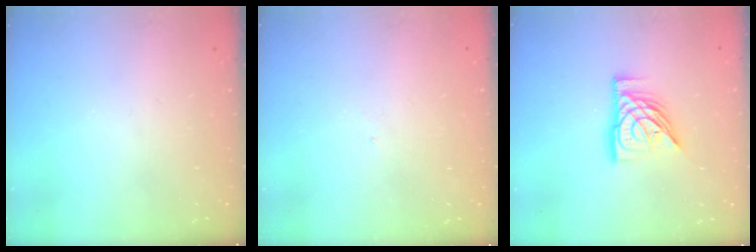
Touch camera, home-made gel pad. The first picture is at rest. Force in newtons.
{"total": 2.8, "press": 2.8, "slide": 0.5}
{"total": 12.1, "press": 12.1, "slide": 1.3}